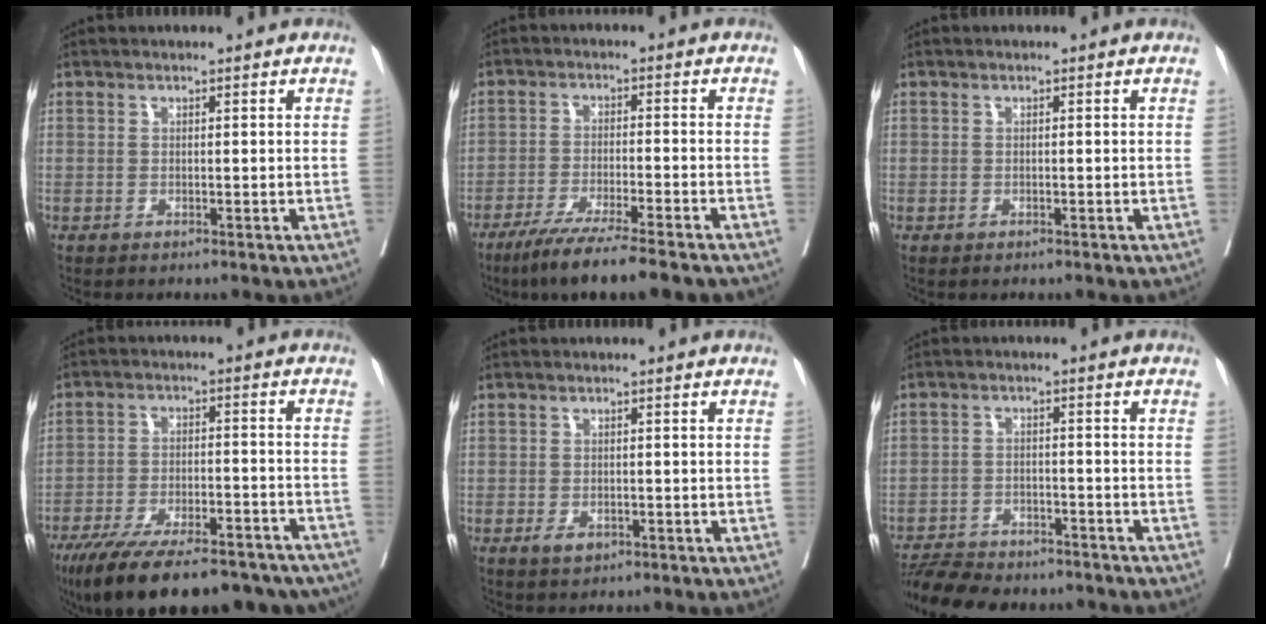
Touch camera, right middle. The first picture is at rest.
{"total": 11.9, "force": [-9.5, 0.3, 7.2], "torque": [-0.105, -0.028, -0.149]}
{"total": 0.6, "force": [-0.4, 0.3, 0.4], "torque": [-0.007, -0.001, -0.002]}
{"total": 25.3, "force": [-20.5, 7.2, 13.0], "torque": [-0.181, -0.019, -0.280]}
{"total": 2.1, "force": [-1.0, 1.2, 1.4], "torque": [-0.021, 0.001, -0.007]}
{"total": 11.8, "force": [-10.7, 3.2, 3.8], "torque": [-0.067, 0.004, -0.155]}